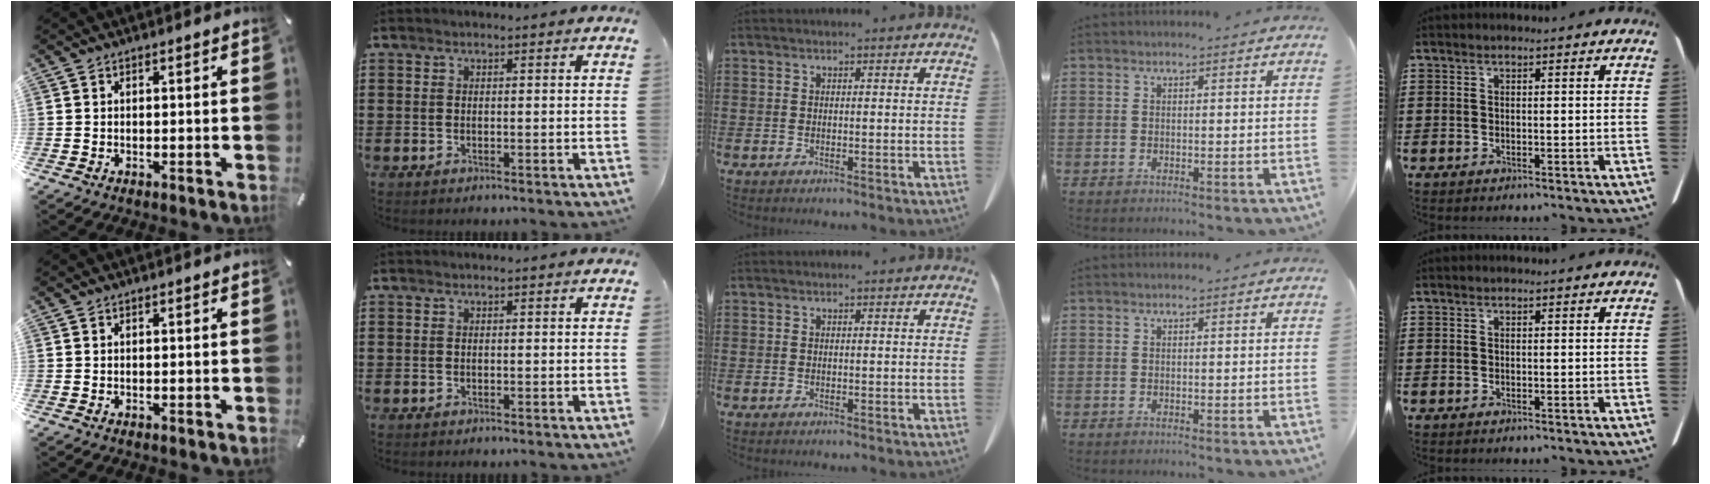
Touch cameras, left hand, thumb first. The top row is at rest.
{}